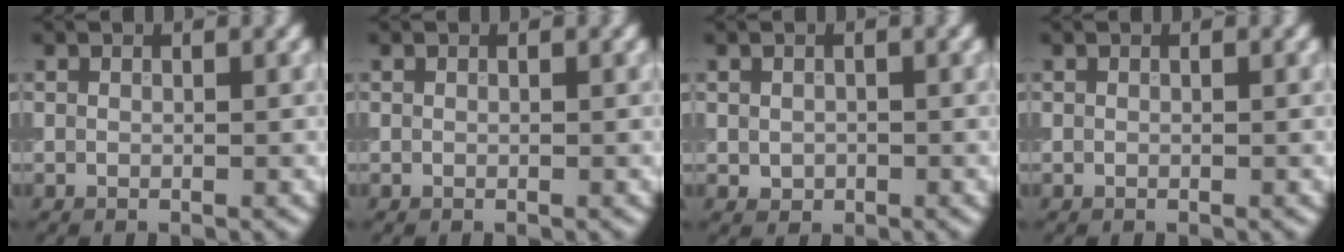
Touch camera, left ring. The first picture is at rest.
{"total": 0.0}
{"total": 1.0, "force": [-0.1, 1.0, 0.3], "torque": [-0.005, -0.003, -0.001]}
{"total": 0.0}